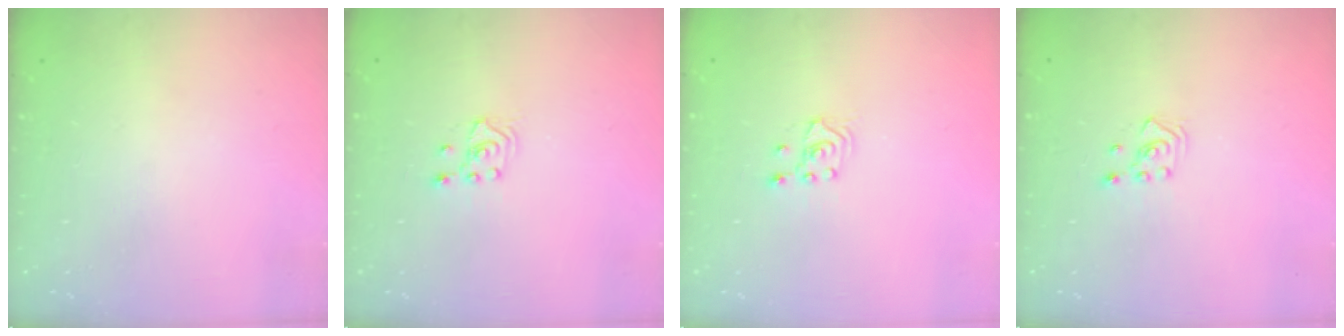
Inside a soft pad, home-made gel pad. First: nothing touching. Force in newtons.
{"total": 2.1, "press": 2.0, "slide": 0.8}
{"total": 2.1, "press": 2.0, "slide": 0.8}
{"total": 2.5, "press": 2.3, "slide": 1.0}